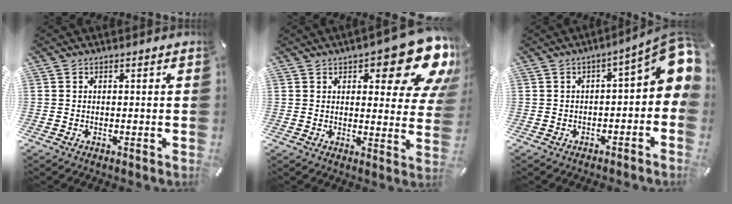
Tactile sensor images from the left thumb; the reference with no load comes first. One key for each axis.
{"total": 16.1, "fx": 9.2, "fy": 5.8, "fz": 11.8, "tx": -0.141, "ty": -0.067, "tz": 0.150}
{"total": 10.7, "fx": 2.2, "fy": 4.0, "fz": 9.7, "tx": -0.113, "ty": -0.026, "tz": 0.036}